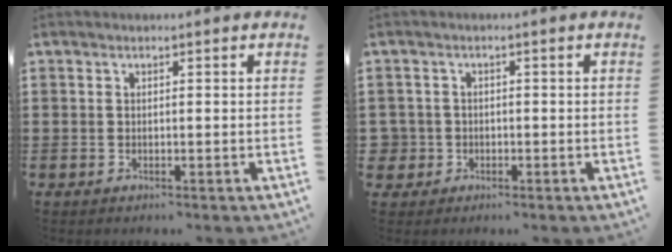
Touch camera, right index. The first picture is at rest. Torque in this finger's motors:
{"motor_torque": [-0.04, 0.04, 0.02, -0.01]}